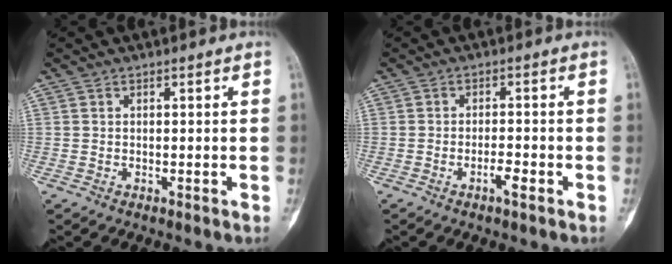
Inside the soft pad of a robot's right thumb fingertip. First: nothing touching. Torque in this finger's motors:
{"motor_torque": [0.08, 0.13, -0.10, -0.02, -0.03]}